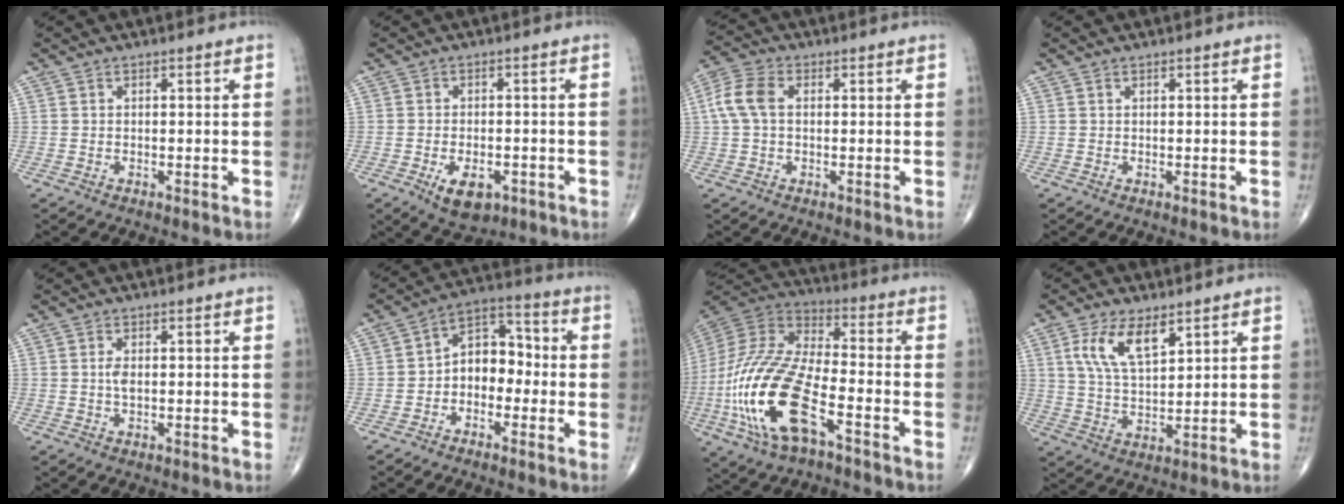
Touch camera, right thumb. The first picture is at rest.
{"total": 6.6, "force": [-2.9, 3.7, 4.6], "torque": [-0.067, 0.006, -0.036]}
{"total": 6.4, "force": [0.8, 4.1, 4.9], "torque": [-0.119, 0.022, 0.011]}
{"total": 0.0}
{"total": 1.7, "force": [0.1, 0.8, 1.5], "torque": [-0.031, 0.000, 0.002]}
{"total": 8.7, "force": [-1.6, 6.2, 5.9], "torque": [-0.062, 0.042, -0.045]}
{"total": 23.6, "force": [-8.6, 9.7, 19.7], "torque": [-0.456, 0.019, -0.157]}
{"total": 9.2, "force": [4.6, 4.0, 6.9], "torque": [-0.122, -0.019, 0.095]}